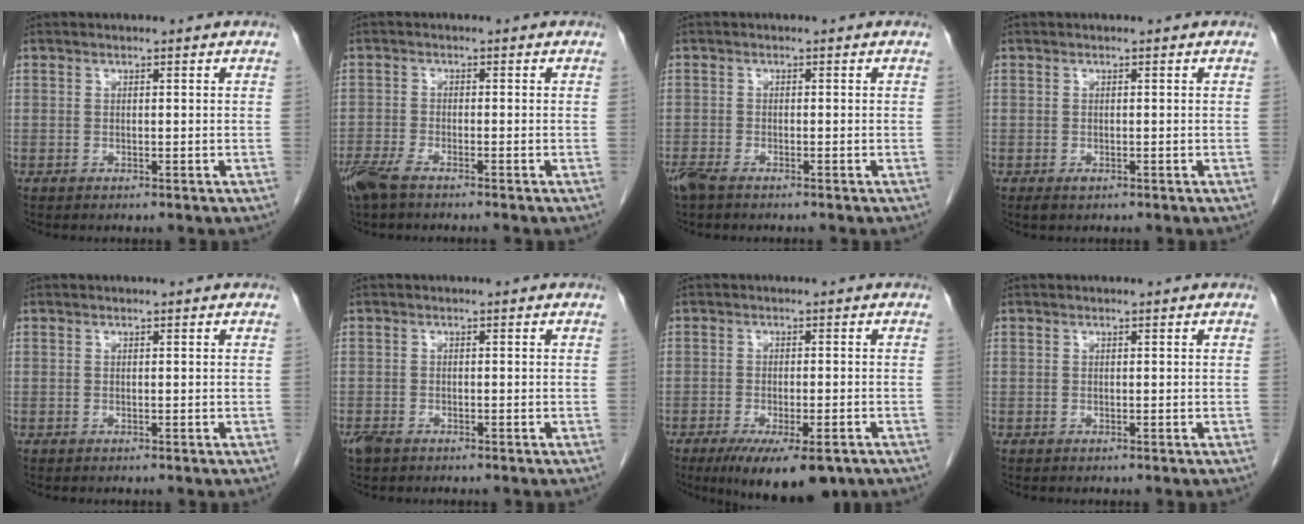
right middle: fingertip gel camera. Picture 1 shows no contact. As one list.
[{"total": 4.6, "force": [-3.6, 0.8, 2.8], "torque": [-0.056, -0.009, -0.068]}, {"total": 3.0, "force": [-2.4, 0.7, 1.7], "torque": [-0.036, -0.007, -0.043]}, {"total": 0.9, "force": [-0.5, 0.5, 0.6], "torque": [-0.010, 0.000, -0.004]}, {"total": 0.0}, {"total": 2.4, "force": [-1.8, 1.1, 1.3], "torque": [-0.030, -0.004, -0.029]}, {"total": 10.5, "force": [-7.1, 2.8, 7.3], "torque": [-0.105, -0.017, -0.105]}, {"total": 0.0}]